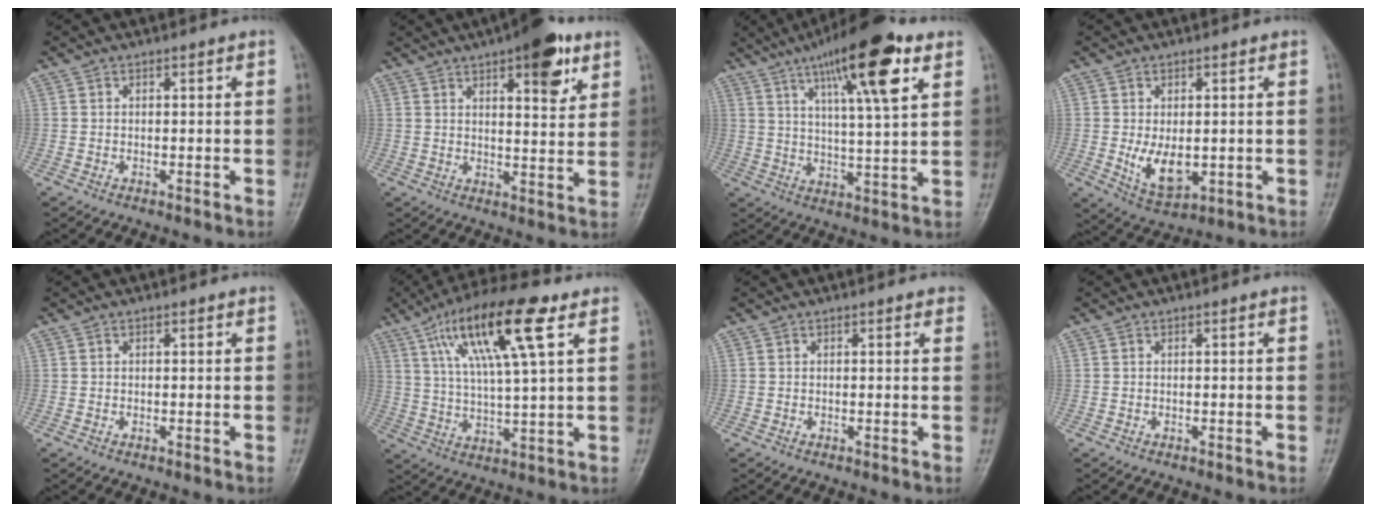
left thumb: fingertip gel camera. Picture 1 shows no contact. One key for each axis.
{"total": 11.5, "fx": 6.3, "fy": 4.1, "fz": 8.8, "tx": -0.092, "ty": -0.025, "tz": 0.083}
{"total": 17.1, "fx": 8.7, "fy": 3.8, "fz": 14.2, "tx": -0.215, "ty": -0.023, "tz": 0.138}
{"total": 7.1, "fx": -0.5, "fy": 4.2, "fz": 5.7, "tx": -0.085, "ty": -0.017, "tz": 0.005}
{"total": 0.0}
{"total": 17.0, "fx": 7.6, "fy": 3.8, "fz": 14.7, "tx": -0.267, "ty": -0.007, "tz": 0.132}
{"total": 2.0, "fx": 1.5, "fy": 0.7, "fz": 1.0, "tx": 0.001, "ty": 0.002, "tz": 0.008}
{"total": 0.0}